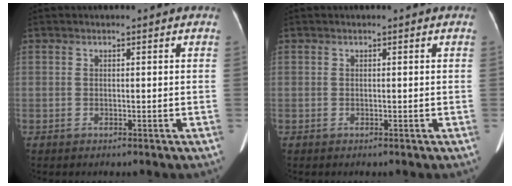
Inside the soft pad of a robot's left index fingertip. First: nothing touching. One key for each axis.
{"total": 0.0}